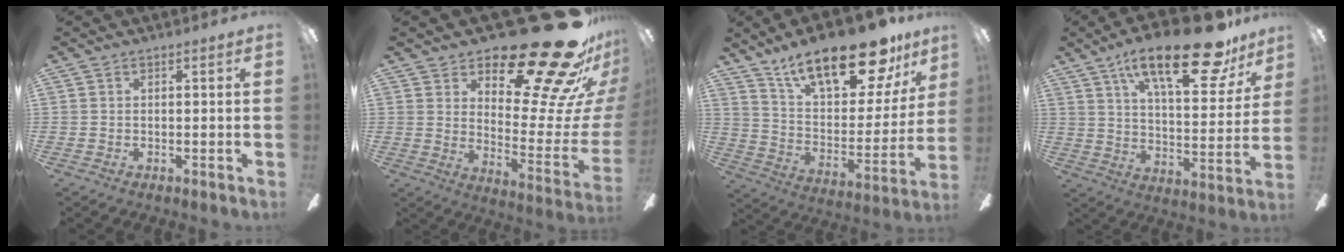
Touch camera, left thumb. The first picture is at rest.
{"total": 28.2, "force": [19.2, 9.7, 18.3], "torque": [-0.226, -0.141, 0.323]}
{"total": 23.6, "force": [16.8, 8.6, 14.2], "torque": [-0.227, -0.104, 0.286]}
{"total": 24.3, "force": [15.4, 8.2, 16.9], "torque": [-0.261, -0.083, 0.247]}